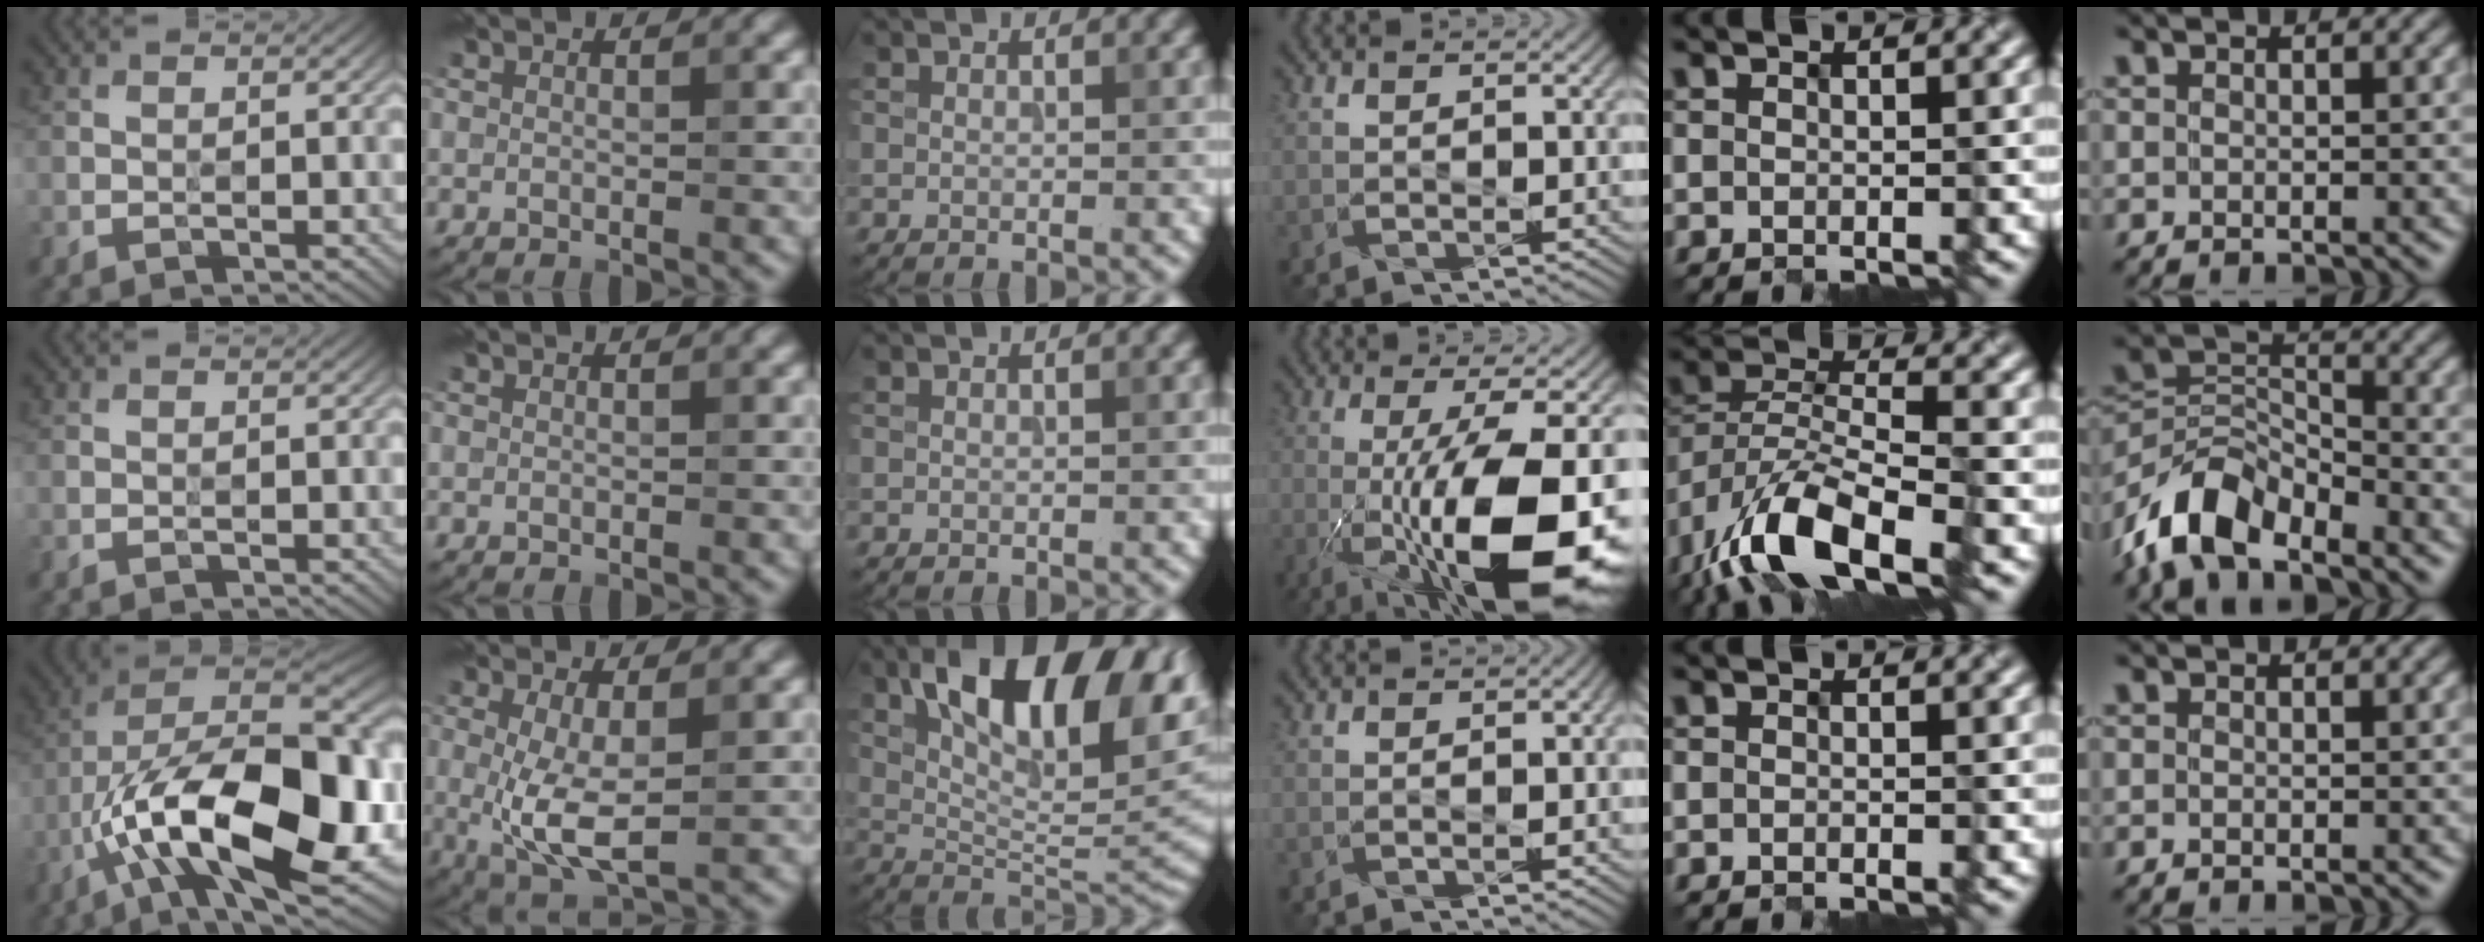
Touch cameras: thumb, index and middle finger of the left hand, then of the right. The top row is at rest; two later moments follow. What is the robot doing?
{"motion": "extract", "object": "pen cap and body"}